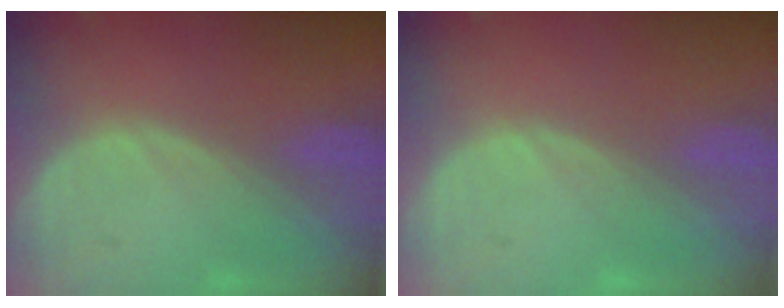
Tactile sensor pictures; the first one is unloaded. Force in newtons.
{"total": 0.0}